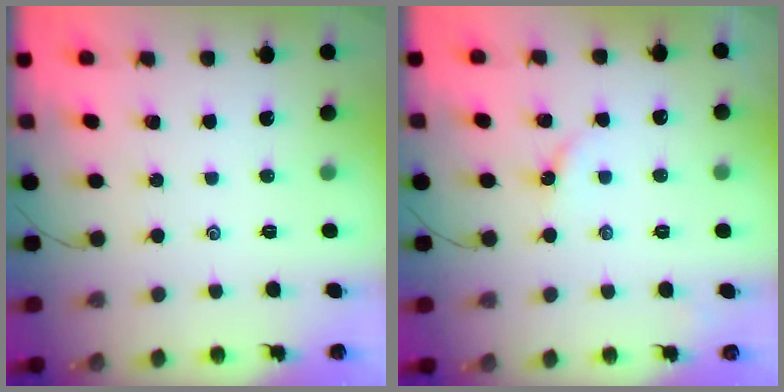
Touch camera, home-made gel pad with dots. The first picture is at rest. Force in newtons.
{"total": 2.4, "press": 2.4, "slide": 0.3}